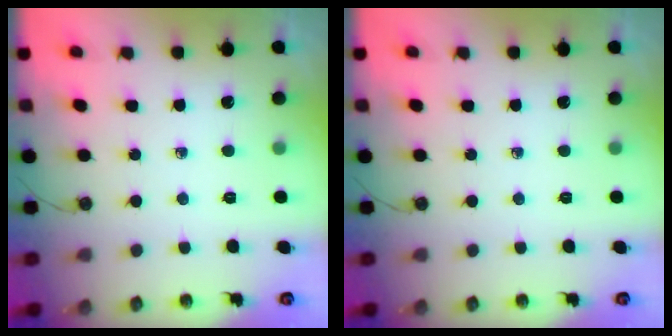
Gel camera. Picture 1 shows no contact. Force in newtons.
{"total": 0.0}